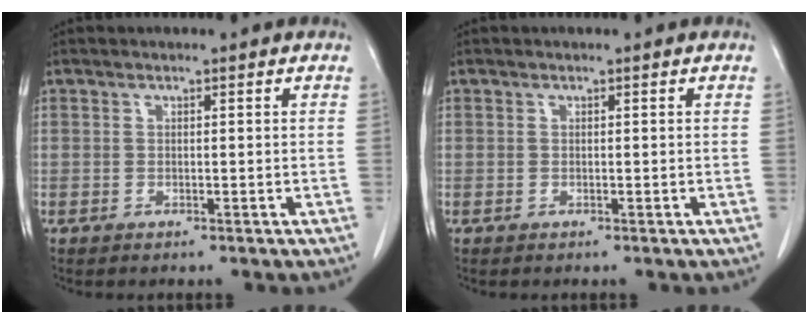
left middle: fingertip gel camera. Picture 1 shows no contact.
{"total": 0.0}